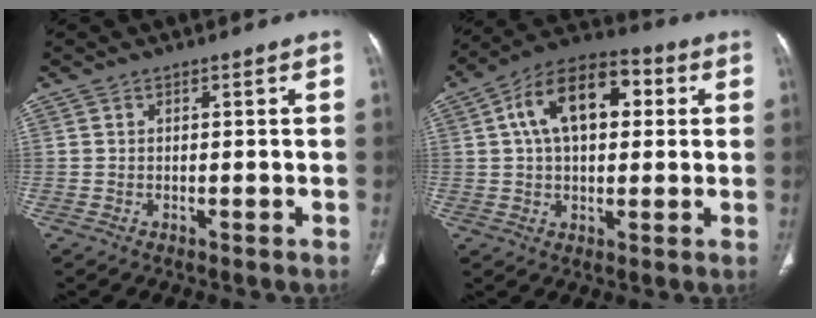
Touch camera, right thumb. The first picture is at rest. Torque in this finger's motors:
{"motor_torque": [0.57, 3.51, 1.49, 0.19, 0.16]}